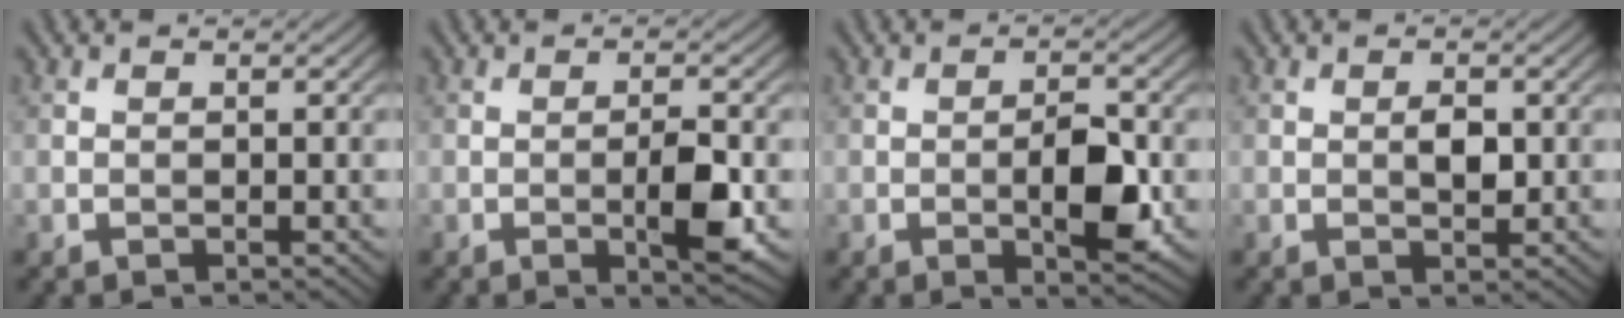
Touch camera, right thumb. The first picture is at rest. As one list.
[{"total": 4.5, "force": [-1.1, 1.0, 4.2], "torque": [-0.072, 0.000, -0.019]}, {"total": 5.5, "force": [-1.3, 1.9, 5.0], "torque": [-0.081, 0.002, -0.020]}, {"total": 2.0, "force": [0.1, 1.0, 1.8], "torque": [-0.029, -0.001, 0.001]}]